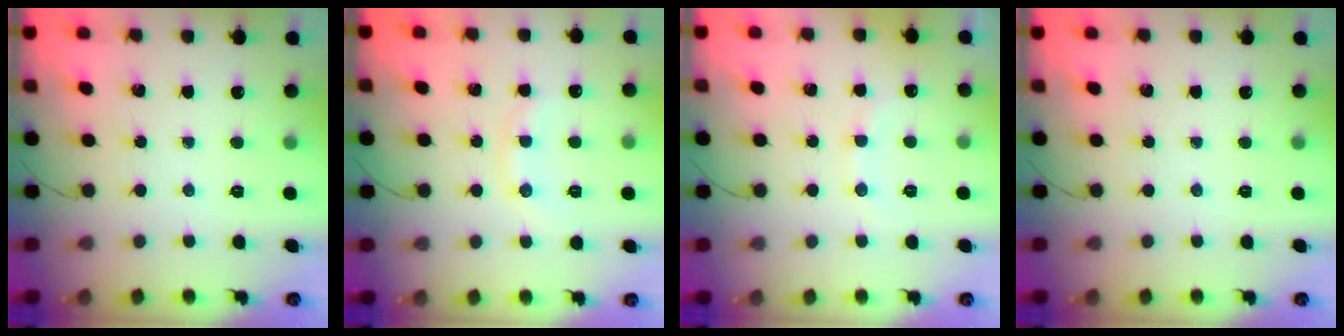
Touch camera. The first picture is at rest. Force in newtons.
{"total": 7.4, "press": 7.3, "slide": 1.1}
{"total": 8.2, "press": 8.1, "slide": 1.3}
{"total": 0.0}